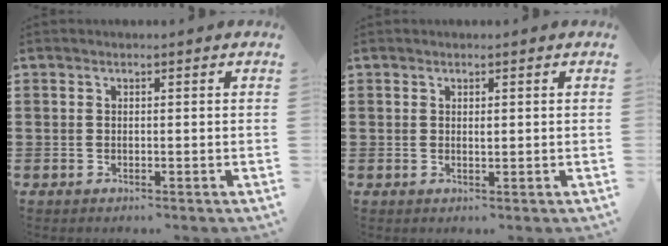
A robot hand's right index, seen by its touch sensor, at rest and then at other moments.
{"total": 0.7, "force": [0.2, 0.3, 0.6], "torque": [-0.012, 0.001, 0.004]}